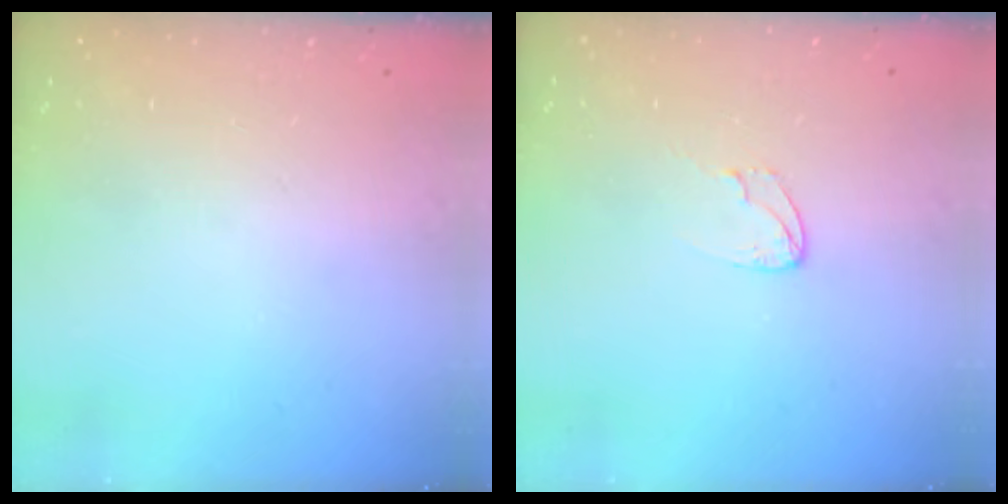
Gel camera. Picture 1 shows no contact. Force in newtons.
{"total": 4.4, "press": 4.4, "slide": 0.3}